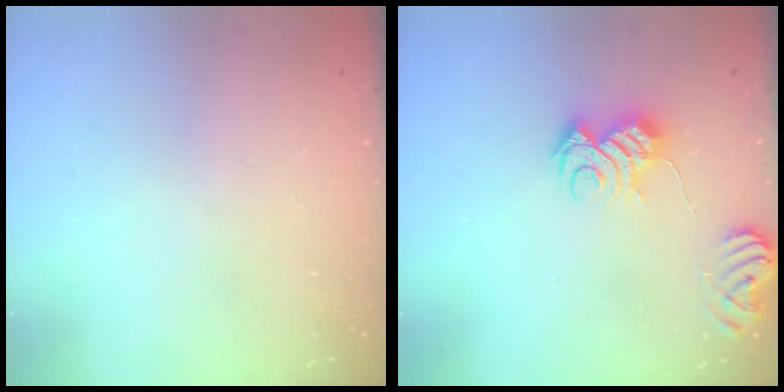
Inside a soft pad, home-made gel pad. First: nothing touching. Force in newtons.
{"total": 9.9, "press": 9.8, "slide": 1.0}